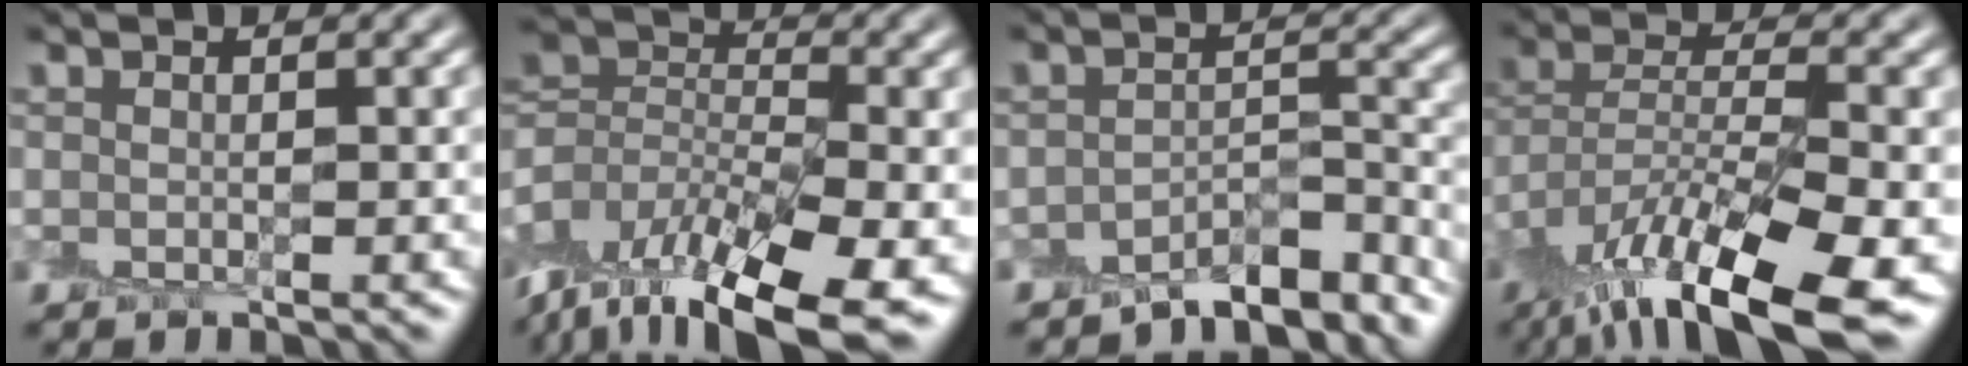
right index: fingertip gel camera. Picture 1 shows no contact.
{"total": 14.6, "force": [-8.5, 6.7, 9.8], "torque": [-0.205, 0.003, -0.145]}
{"total": 4.9, "force": [-4.5, 1.3, 1.2], "torque": [-0.009, 0.003, -0.066]}
{"total": 12.5, "force": [-8.3, 3.0, 8.9], "torque": [-0.169, -0.002, -0.139]}